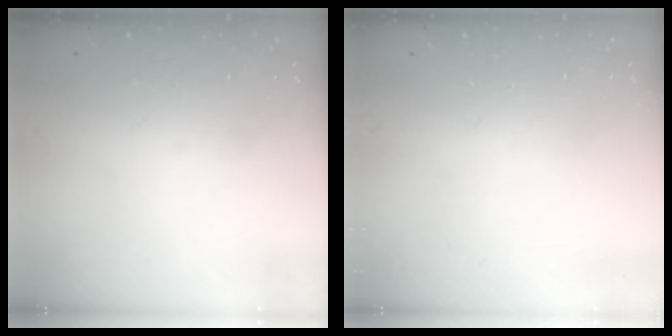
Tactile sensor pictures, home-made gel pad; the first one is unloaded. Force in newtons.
{"total": 0.0}